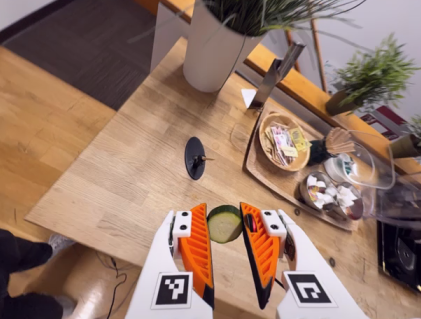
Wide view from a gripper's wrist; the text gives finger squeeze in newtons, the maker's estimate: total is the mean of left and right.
{"total": 9.6, "left": 10.2, "right": 9.0}